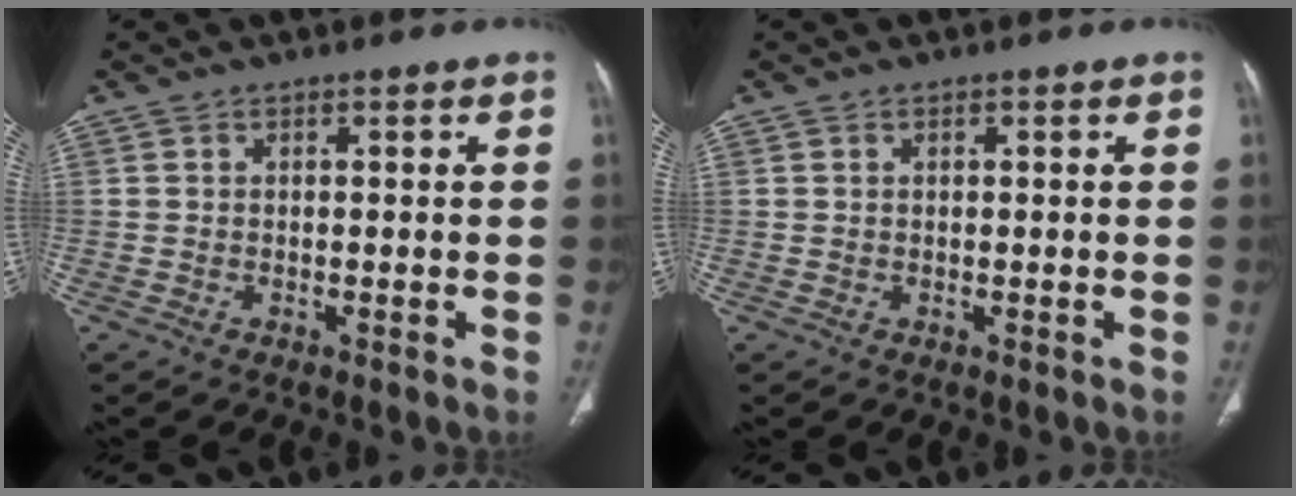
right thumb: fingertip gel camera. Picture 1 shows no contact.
{"total": 0.6, "force": [0.3, 0.2, 0.4], "torque": [-0.010, 0.004, 0.007]}